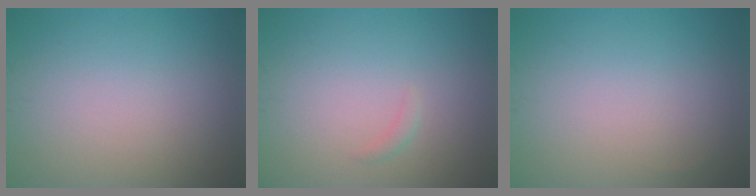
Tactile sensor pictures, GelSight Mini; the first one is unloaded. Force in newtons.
{"total": 0.6, "press": 0.6, "slide": 0.0}
{"total": 0.0}